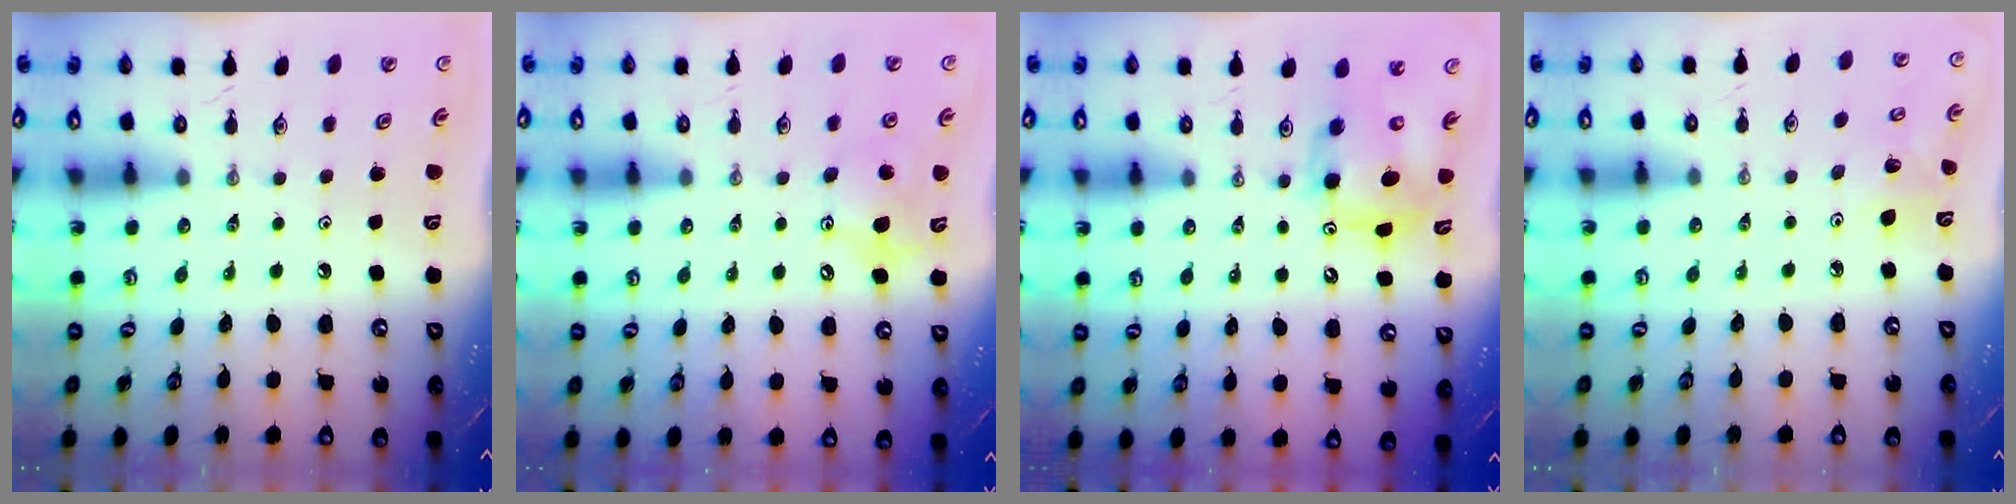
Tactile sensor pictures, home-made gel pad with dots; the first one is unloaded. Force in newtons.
{"total": 9.6, "press": 9.3, "slide": 2.5}
{"total": 7.8, "press": 7.7, "slide": 1.5}
{"total": 5.0, "press": 4.5, "slide": 2.2}